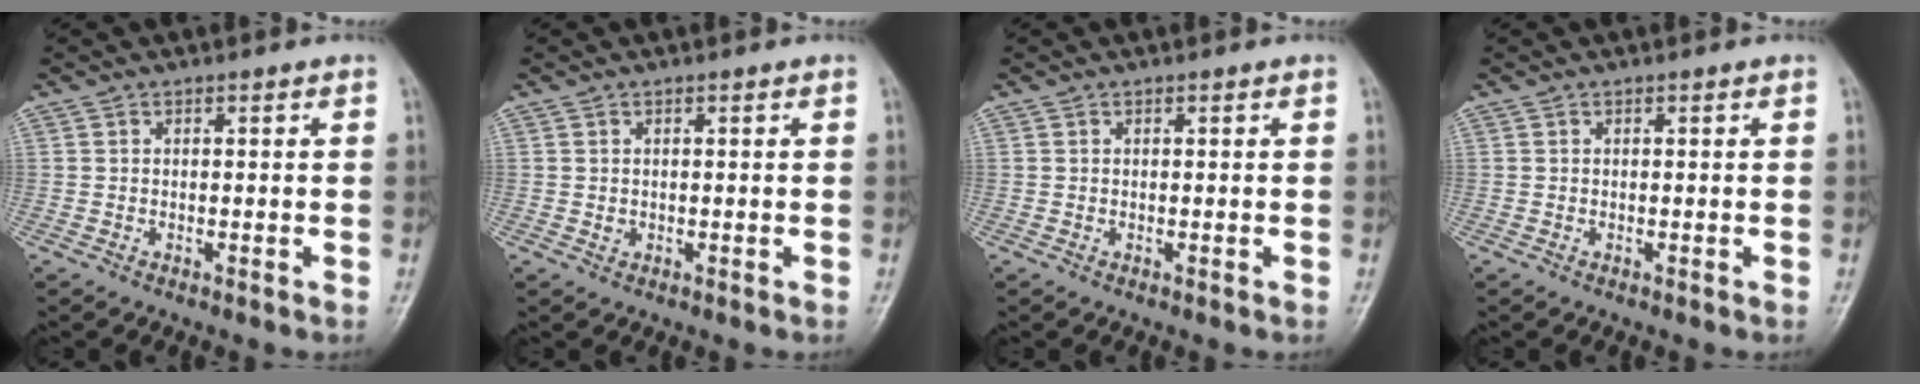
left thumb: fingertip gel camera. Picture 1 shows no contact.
{"total": 0.7, "force": [0.2, 0.6, 0.3], "torque": [0.000, 0.000, 0.004]}
{"total": 0.0}
{"total": 0.0}